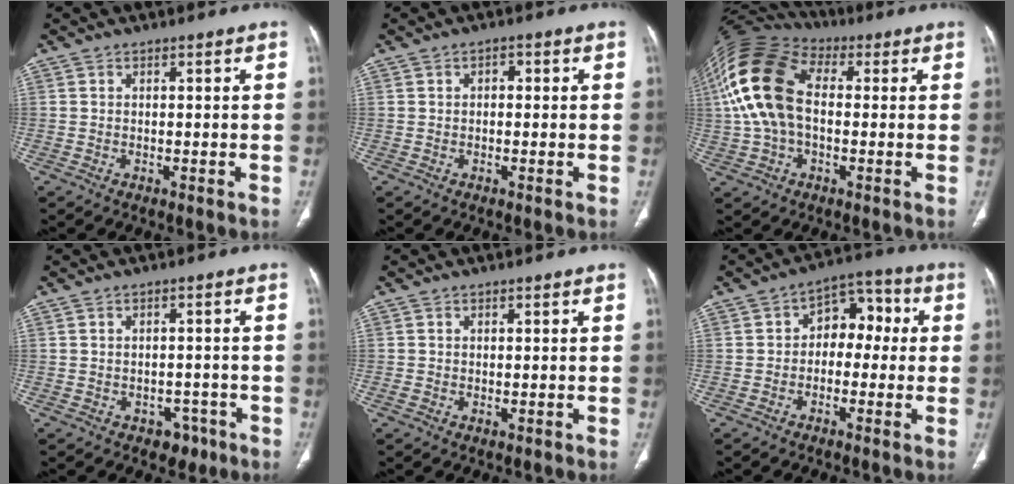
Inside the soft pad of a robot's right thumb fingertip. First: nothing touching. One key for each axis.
{"total": 1.4, "fx": 0.2, "fy": 0.9, "fz": 1.0, "tx": -0.009, "ty": 0.004, "tz": 0.000}
{"total": 17.8, "fx": 1.3, "fy": 11.0, "fz": 13.9, "tx": -0.300, "ty": 0.038, "tz": 0.018}
{"total": 3.4, "fx": -2.0, "fy": 2.5, "fz": 1.2, "tx": 0.004, "ty": 0.015, "tz": -0.021}
{"total": 0.7, "fx": -0.2, "fy": 0.4, "fz": 0.5, "tx": -0.011, "ty": 0.001, "tz": -0.002}
{"total": 8.4, "fx": -0.1, "fy": 5.9, "fz": 6.0, "tx": -0.044, "ty": 0.040, "tz": -0.017}